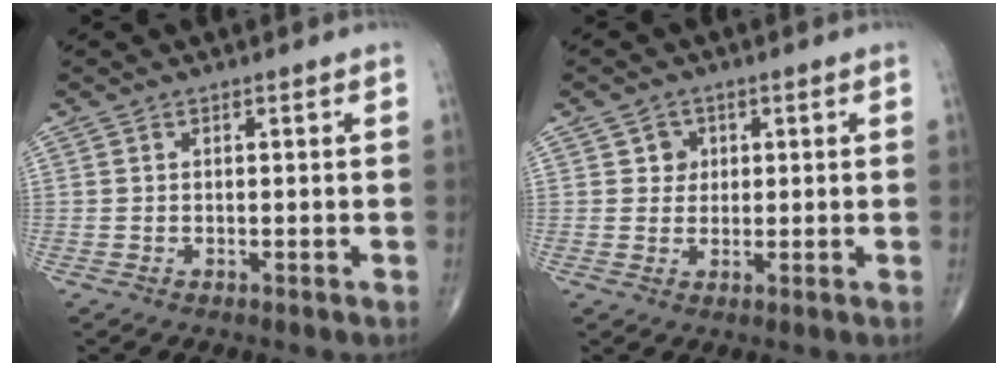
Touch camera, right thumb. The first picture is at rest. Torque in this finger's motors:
{"motor_torque": [-0.73, 0.09, -0.07, -0.19, 0.01]}